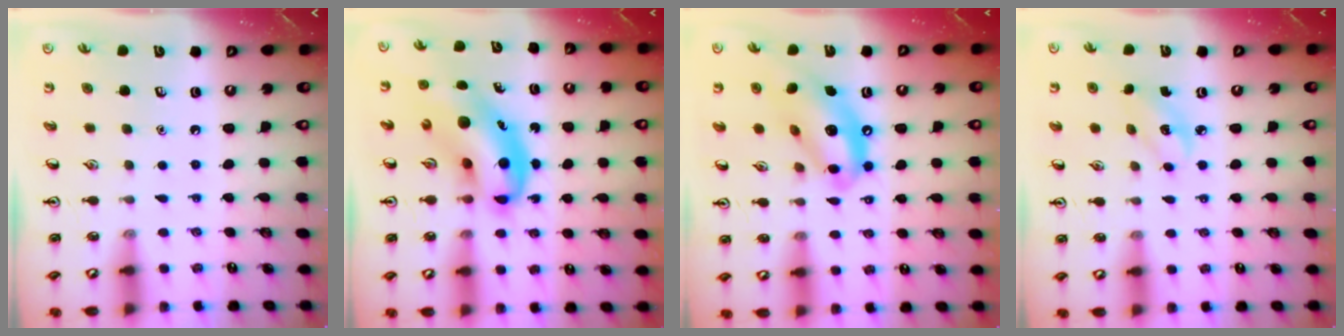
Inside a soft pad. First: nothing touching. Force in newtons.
{"total": 9.8, "press": 9.5, "slide": 2.4}
{"total": 12.6, "press": 12.0, "slide": 3.7}
{"total": 2.8, "press": 2.7, "slide": 0.9}